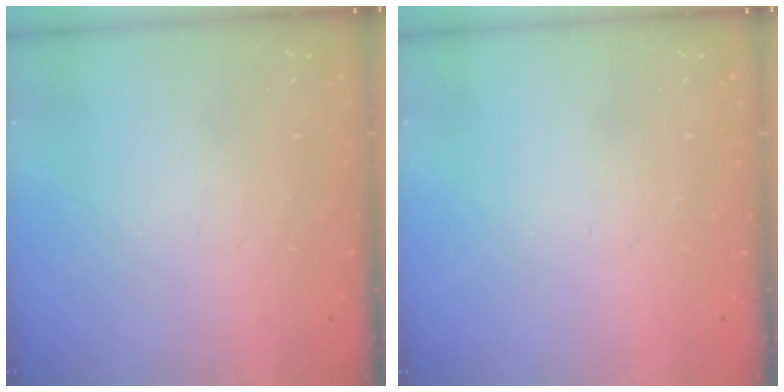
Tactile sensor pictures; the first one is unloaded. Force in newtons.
{"total": 0.0}